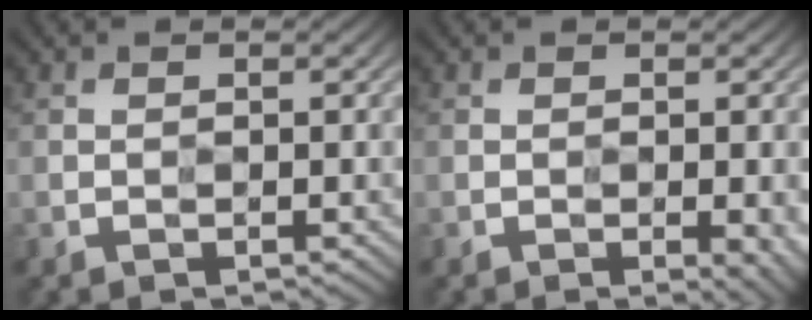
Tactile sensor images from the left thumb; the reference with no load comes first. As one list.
[{"total": 5.1, "force": [-1.9, 2.0, 4.2], "torque": [-0.040, -0.014, -0.011]}]